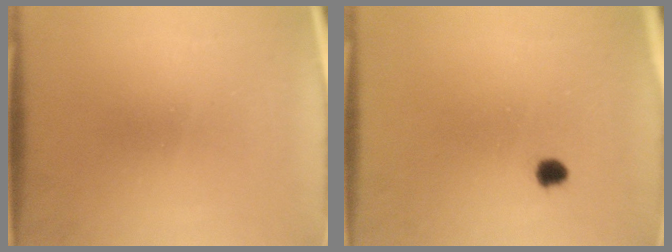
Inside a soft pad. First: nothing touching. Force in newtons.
{"total": 1.7}